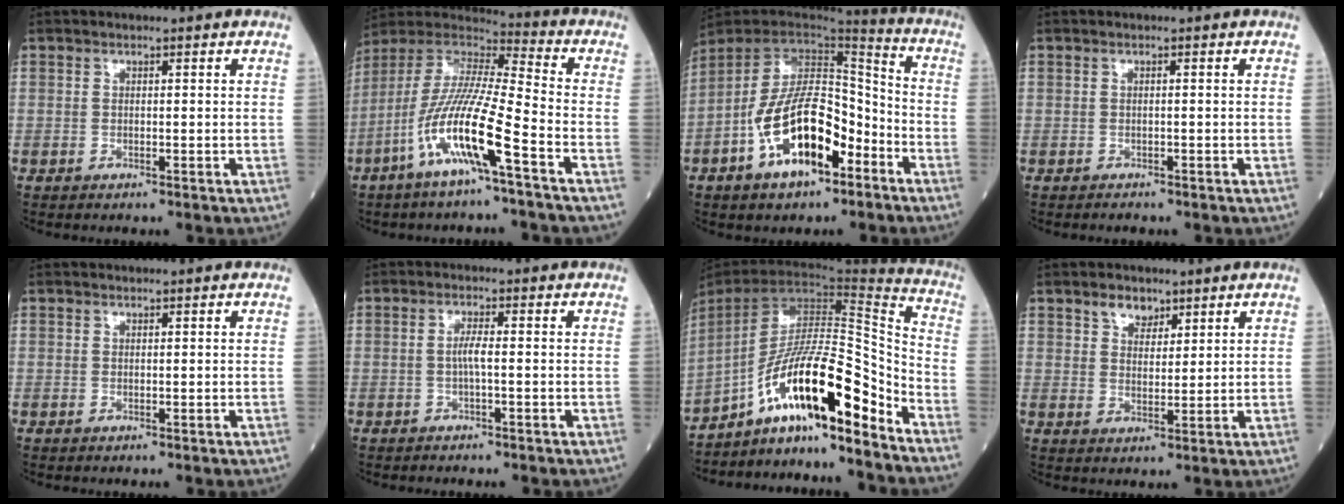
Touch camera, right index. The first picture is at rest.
{"total": 15.2, "force": [-6.7, 0.5, 13.6], "torque": [-0.281, -0.012, -0.136]}
{"total": 16.2, "force": [-7.0, 6.6, 13.0], "torque": [-0.249, 0.011, -0.118]}
{"total": 0.5, "force": [-0.4, 0.2, 0.3], "torque": [-0.006, -0.001, -0.006]}
{"total": 0.0}
{"total": 1.9, "force": [-0.4, 0.2, 1.9], "torque": [-0.037, 0.002, -0.009]}
{"total": 17.4, "force": [-12.2, 1.8, 12.2], "torque": [-0.215, 0.026, -0.215]}
{"total": 3.7, "force": [2.6, 2.1, 1.5], "torque": [-0.027, 0.002, 0.048]}